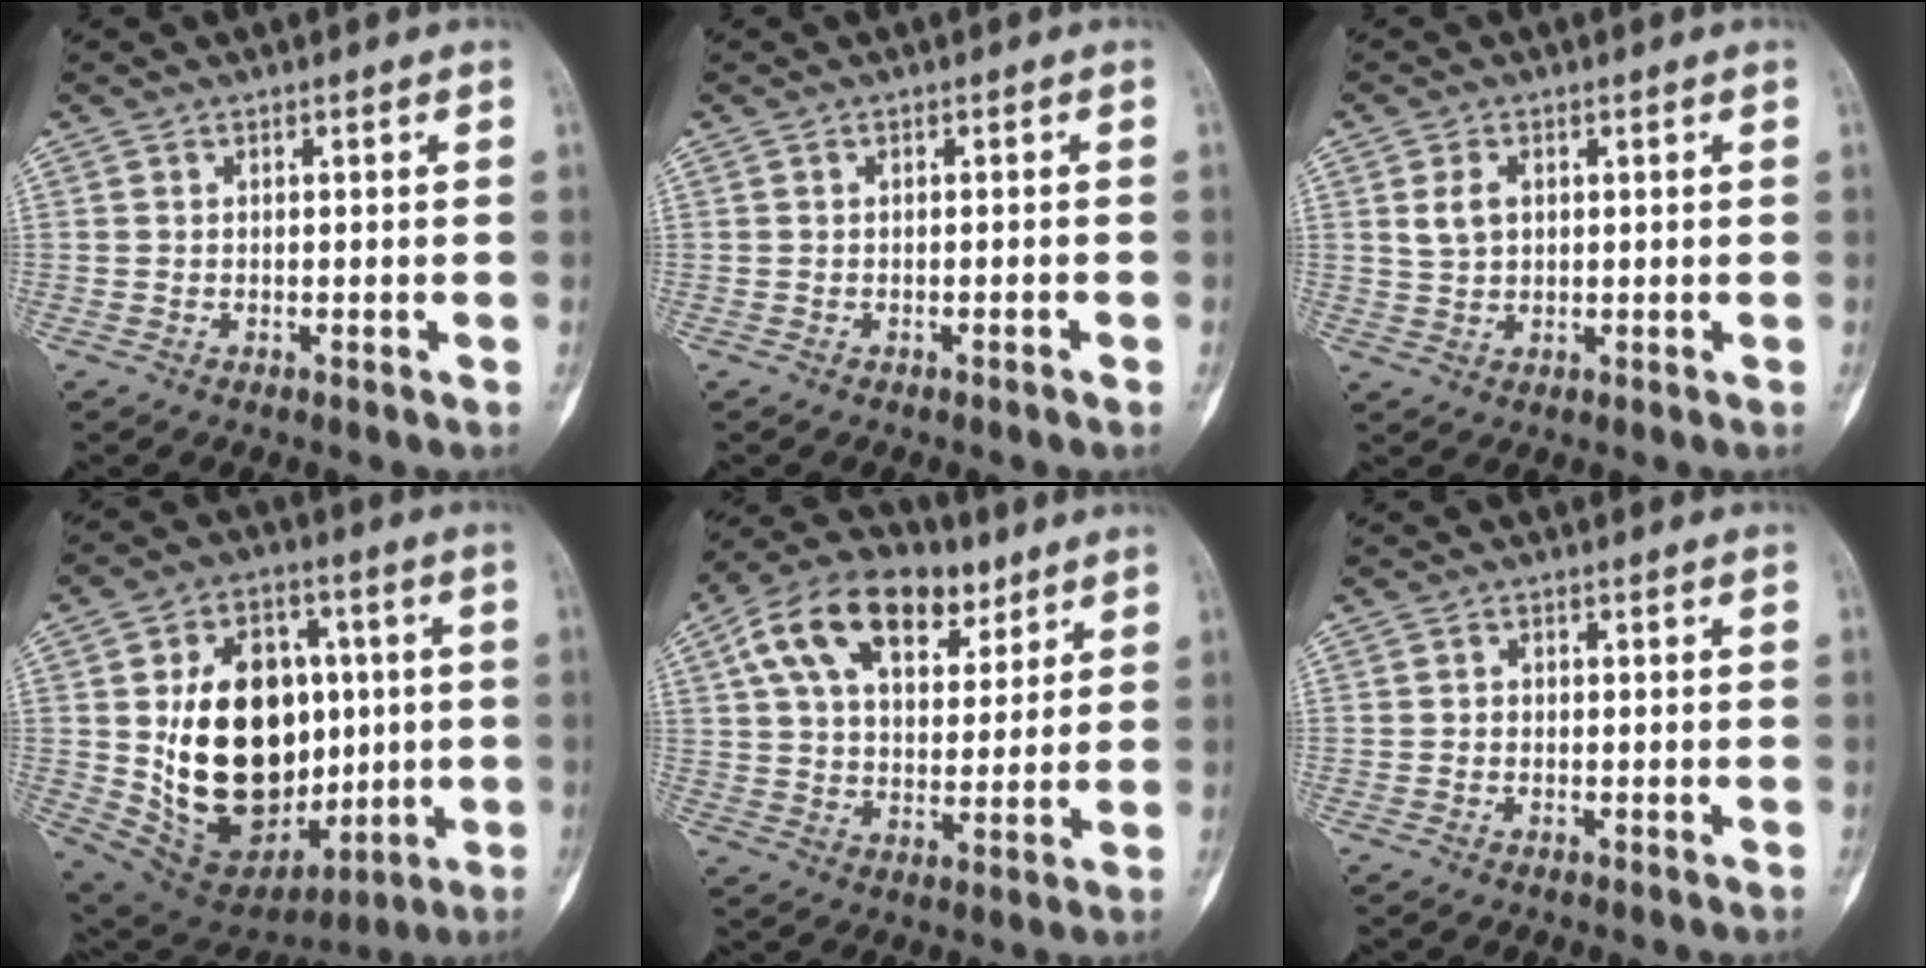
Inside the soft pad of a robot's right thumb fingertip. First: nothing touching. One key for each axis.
{"total": 0.9, "fx": -0.5, "fy": 0.1, "fz": 0.7, "tx": -0.018, "ty": 0.004, "tz": -0.005}
{"total": 3.7, "fx": 1.0, "fy": 2.5, "fz": 2.4, "tx": -0.039, "ty": 0.000, "tz": 0.024}
{"total": 26.1, "fx": 0.6, "fy": 18.0, "fz": 18.9, "tx": -0.281, "ty": 0.001, "tz": 0.041}
{"total": 19.1, "fx": 9.2, "fy": 11.3, "fz": 12.4, "tx": -0.187, "ty": 0.000, "tz": 0.154}
{"total": 0.7, "fx": -0.2, "fy": 0.7, "fz": 0.2, "tx": 0.003, "ty": 0.004, "tz": -0.007}